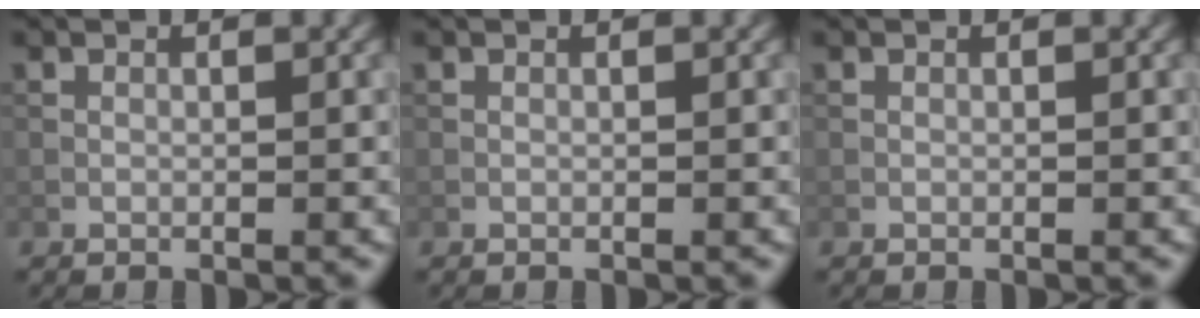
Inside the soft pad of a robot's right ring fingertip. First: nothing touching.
{"total": 0.0}
{"total": 0.0}